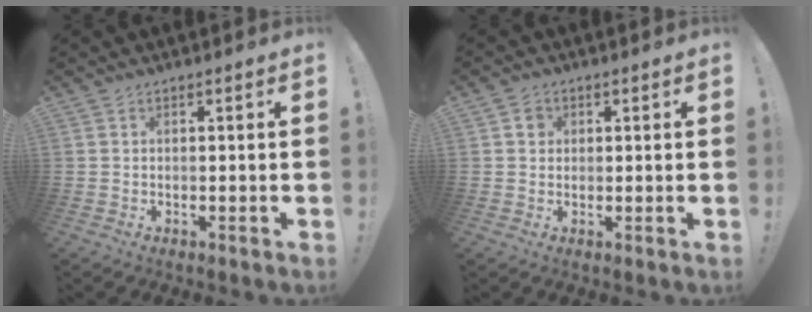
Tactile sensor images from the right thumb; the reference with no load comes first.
{"total": 2.6, "force": [0.8, 2.4, 0.8], "torque": [-0.005, 0.002, 0.012]}